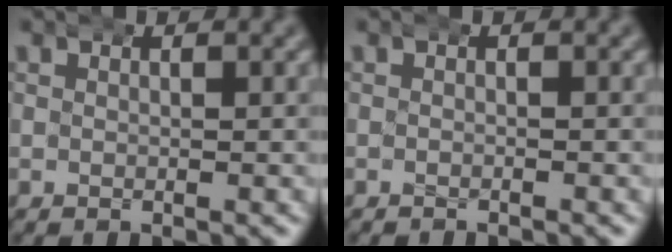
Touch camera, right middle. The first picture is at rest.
{"total": 0.9, "force": [-0.9, 0.1, 0.0], "torque": [-0.008, -0.002, -0.016]}